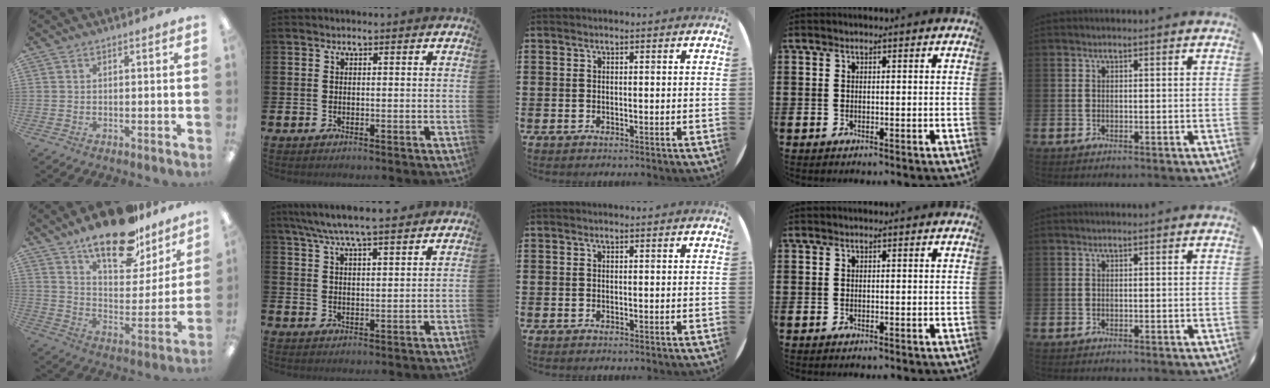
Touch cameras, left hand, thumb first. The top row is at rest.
{"thumb": {"total": 20.8, "force": [15.7, 8.3, 10.8], "torque": [-0.167, -0.104, 0.269]}, "index": {"total": 6.7, "force": [6.2, 0.5, 2.6], "torque": [-0.064, -0.020, 0.110]}}